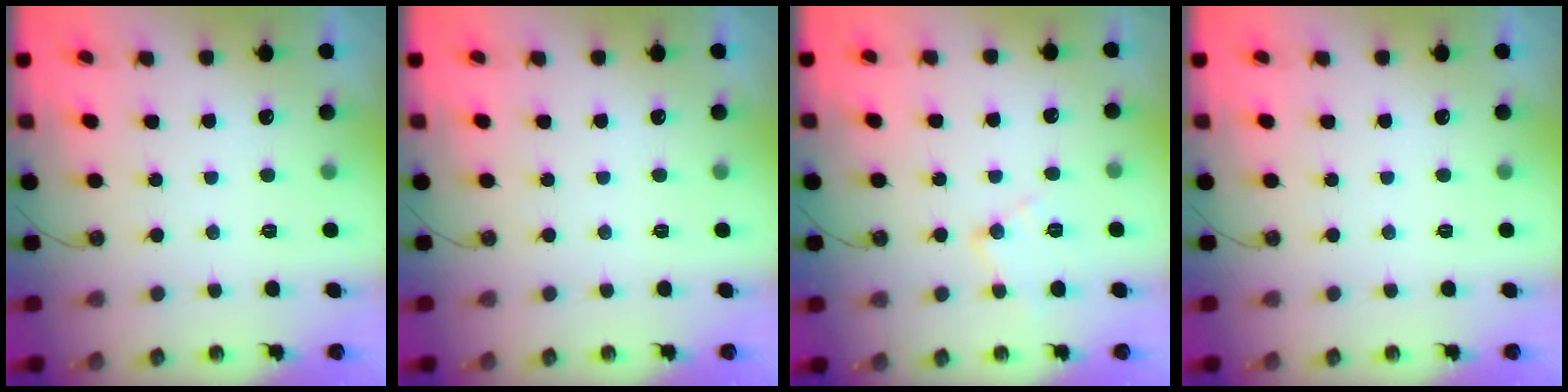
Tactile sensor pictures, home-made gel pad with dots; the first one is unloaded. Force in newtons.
{"total": 0.0}
{"total": 9.6, "press": 9.6, "slide": 0.7}
{"total": 0.0}